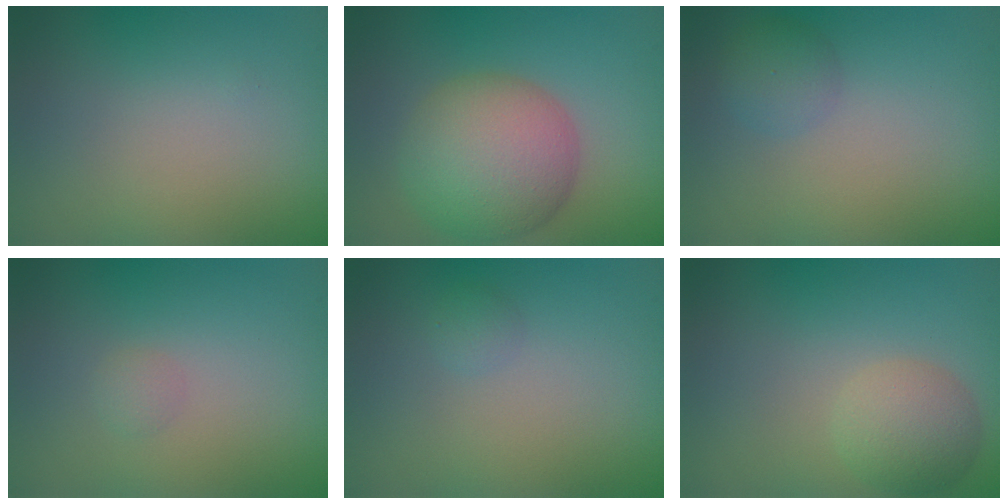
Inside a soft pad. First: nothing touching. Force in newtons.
{"total": 8.5, "press": 8.4, "slide": 0.3}
{"total": 2.0, "press": 2.0, "slide": 0.0}
{"total": 0.7, "press": 0.7, "slide": 0.0}
{"total": 0.8, "press": 0.8, "slide": 0.1}
{"total": 3.5, "press": 3.5, "slide": 0.2}